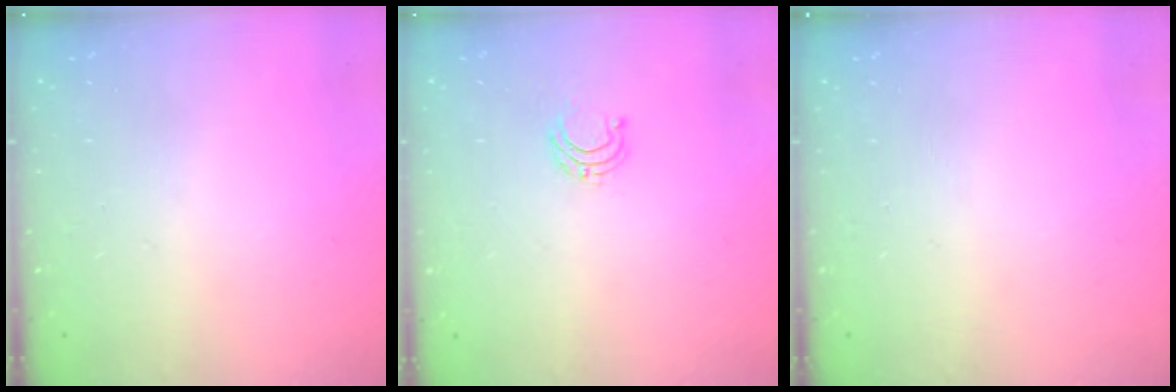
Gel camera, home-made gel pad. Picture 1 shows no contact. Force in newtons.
{"total": 4.6, "press": 4.6, "slide": 0.4}
{"total": 0.0}